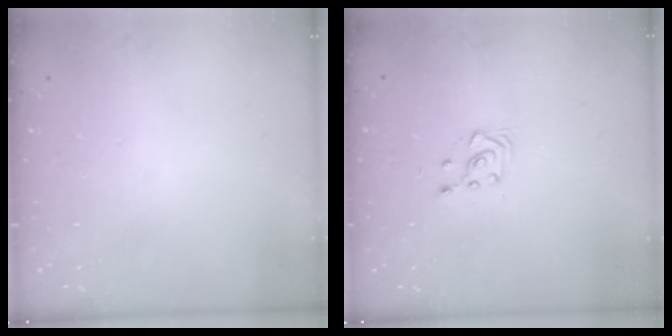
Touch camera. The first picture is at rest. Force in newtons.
{"total": 2.8, "press": 2.7, "slide": 0.7}